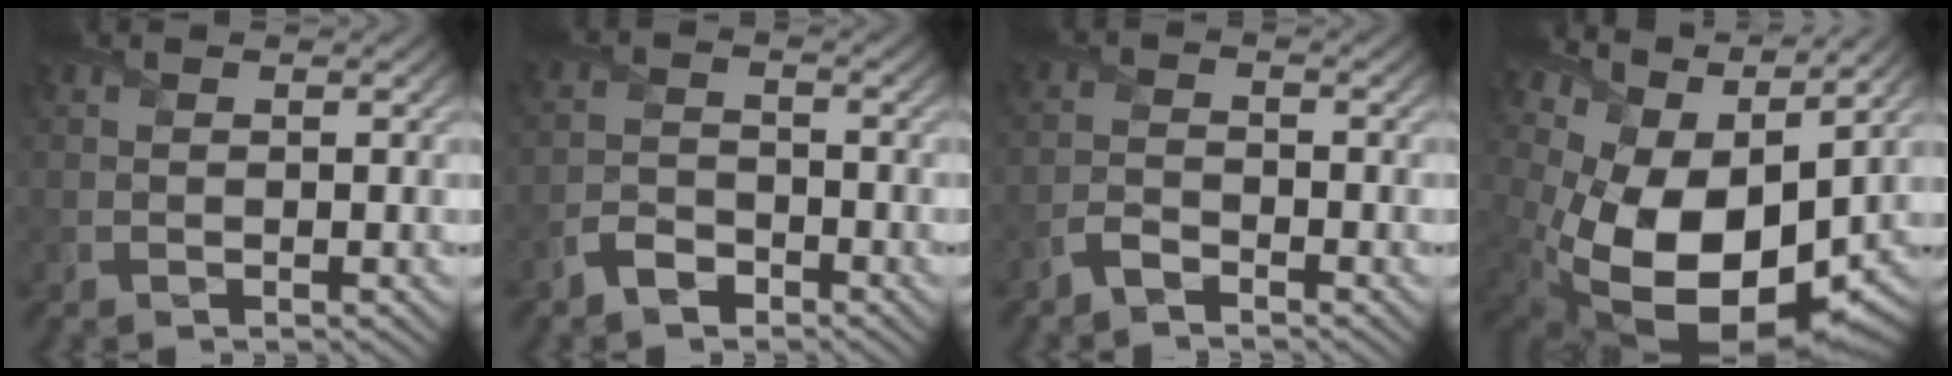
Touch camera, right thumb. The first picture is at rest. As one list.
[{"total": 3.3, "force": [-2.5, 1.7, 1.4], "torque": [-0.029, 0.000, -0.058]}, {"total": 2.4, "force": [-2.0, 0.7, 1.1], "torque": [-0.026, 0.001, -0.047]}, {"total": 15.8, "force": [2.7, 9.5, 12.4], "torque": [-0.228, -0.028, 0.083]}]